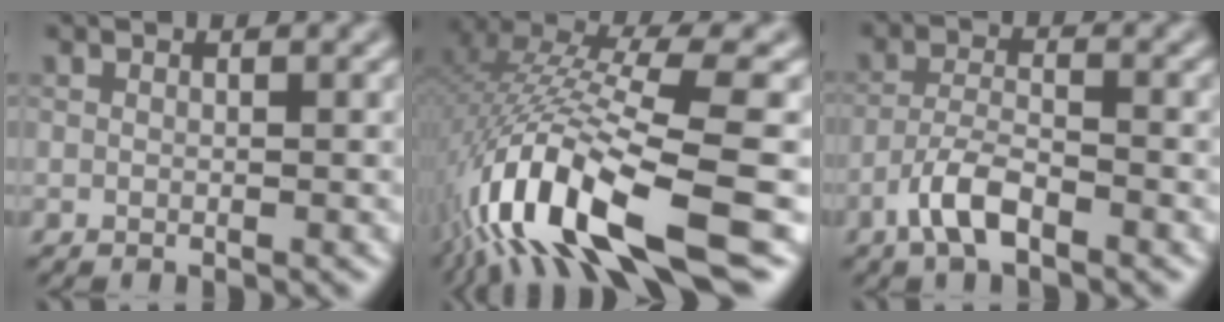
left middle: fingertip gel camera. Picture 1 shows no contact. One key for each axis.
{"total": 14.6, "fx": -5.0, "fy": 3.6, "fz": 13.2, "tx": -0.276, "ty": 0.008, "tz": -0.076}
{"total": 3.7, "fx": -2.3, "fy": 1.1, "fz": 2.6, "tx": -0.056, "ty": 0.006, "tz": -0.053}